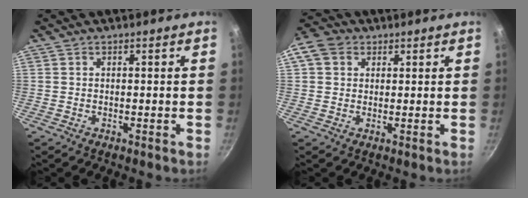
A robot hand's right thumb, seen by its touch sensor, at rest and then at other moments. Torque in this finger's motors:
{"motor_torque": [0.73, 0.83, 0.35, -0.32, 0.07]}